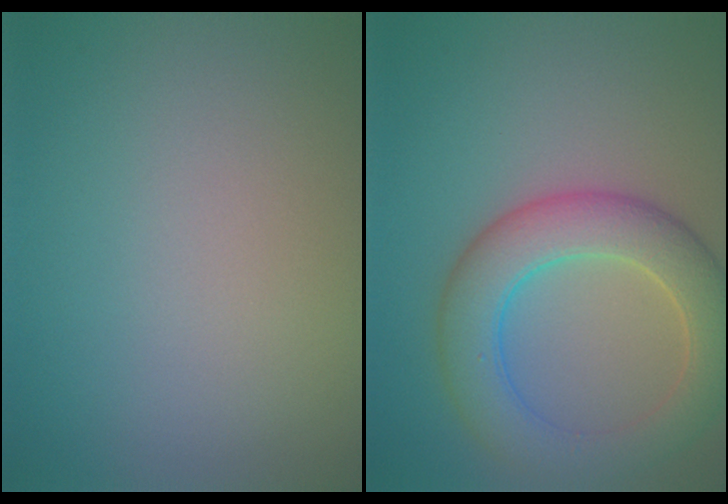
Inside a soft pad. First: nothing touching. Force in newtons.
{"total": 6.6, "press": 6.6, "slide": 0.3}